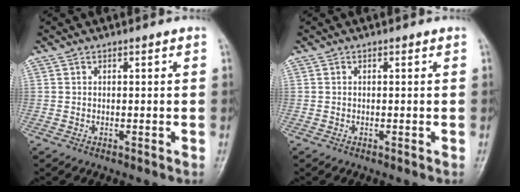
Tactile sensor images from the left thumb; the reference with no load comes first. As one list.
[{"total": 0.0}]